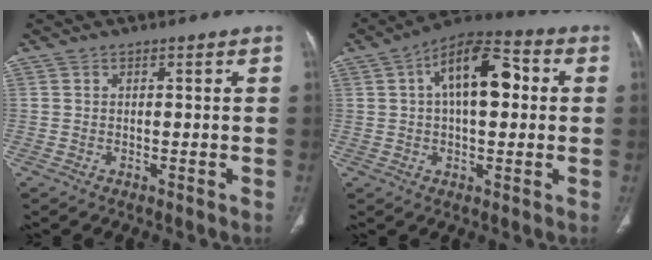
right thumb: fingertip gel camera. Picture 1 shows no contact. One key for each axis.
{"total": 14.3, "fx": 2.8, "fy": 7.1, "fz": 12.1, "tx": -0.177, "ty": 0.026, "tz": 0.036}